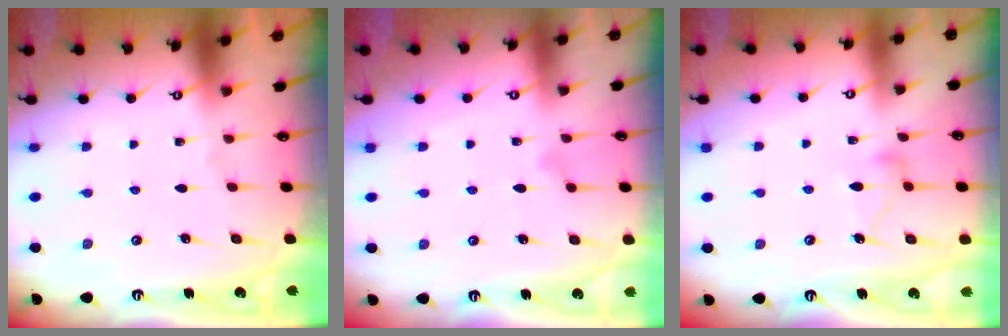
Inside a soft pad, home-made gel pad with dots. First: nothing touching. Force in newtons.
{"total": 7.0, "press": 7.0, "slide": 0.3}
{"total": 10.0, "press": 9.9, "slide": 0.5}